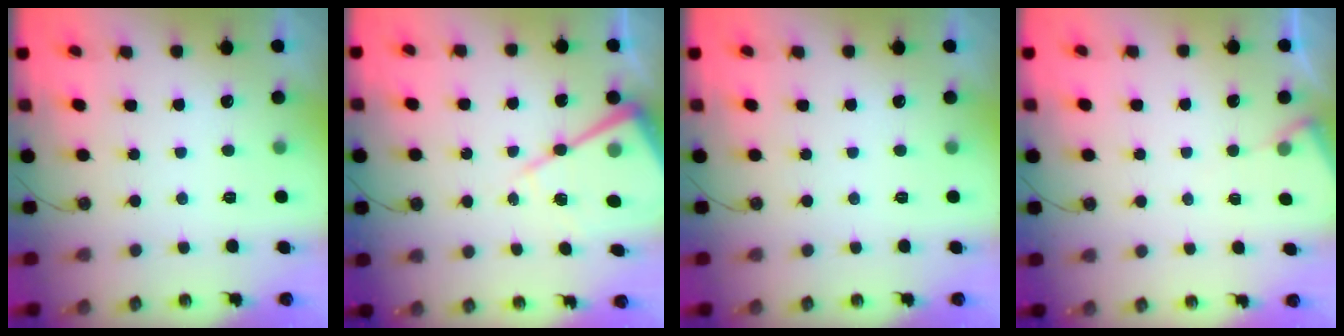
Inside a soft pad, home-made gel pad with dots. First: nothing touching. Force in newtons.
{"total": 14.2, "press": 14.2, "slide": 1.2}
{"total": 0.0}
{"total": 4.3, "press": 4.3, "slide": 0.5}